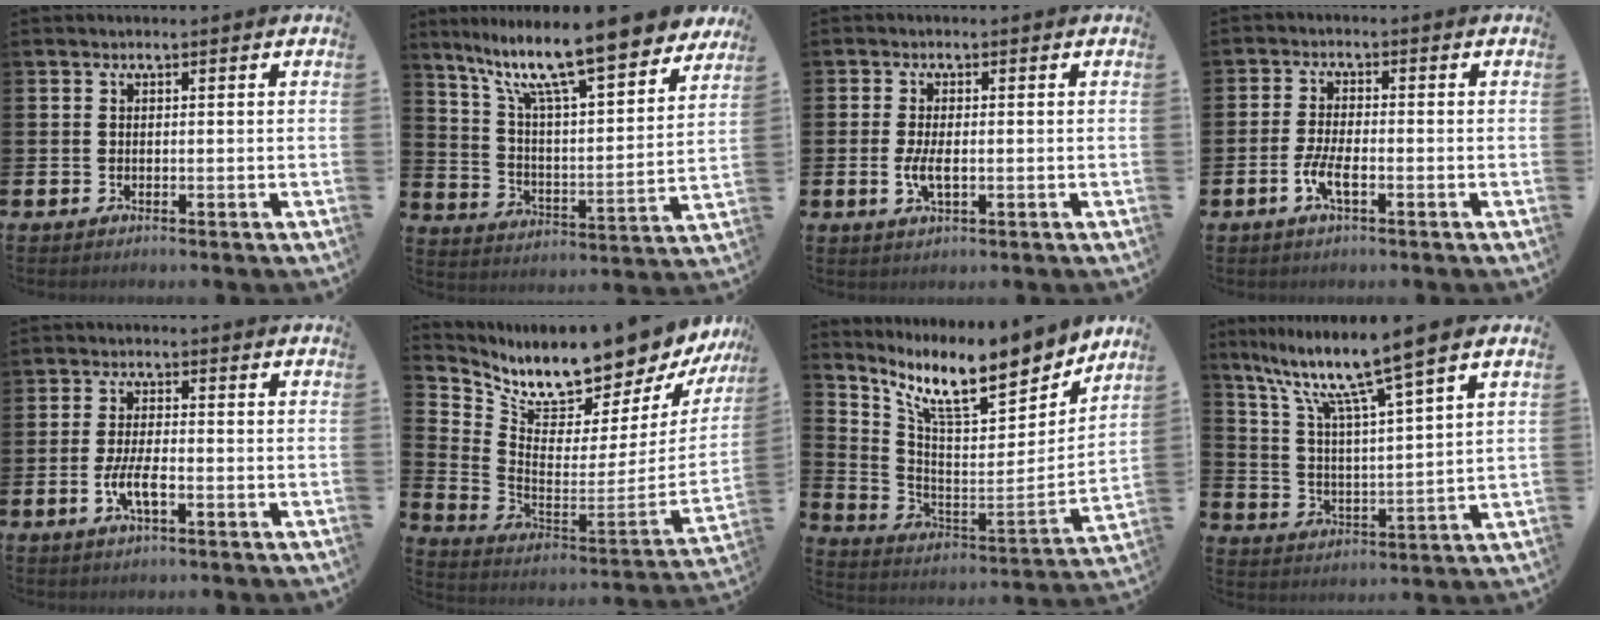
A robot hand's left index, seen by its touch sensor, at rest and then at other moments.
{"total": 13.4, "force": [11.0, 2.2, 7.3], "torque": [-0.165, -0.073, 0.184]}
{"total": 3.2, "force": [-0.3, 1.3, 2.9], "torque": [-0.055, -0.004, -0.009]}
{"total": 3.5, "force": [-1.4, 1.0, 3.0], "torque": [-0.065, -0.001, -0.028]}
{"total": 4.0, "force": [-1.3, 1.1, 3.7], "torque": [-0.060, -0.001, -0.027]}
{"total": 9.7, "force": [8.9, 1.8, 3.2], "torque": [-0.091, -0.086, 0.146]}
{"total": 12.9, "force": [10.6, 3.0, 6.7], "torque": [-0.148, -0.075, 0.176]}
{"total": 10.3, "force": [8.0, 0.8, 6.5], "torque": [-0.148, -0.042, 0.129]}